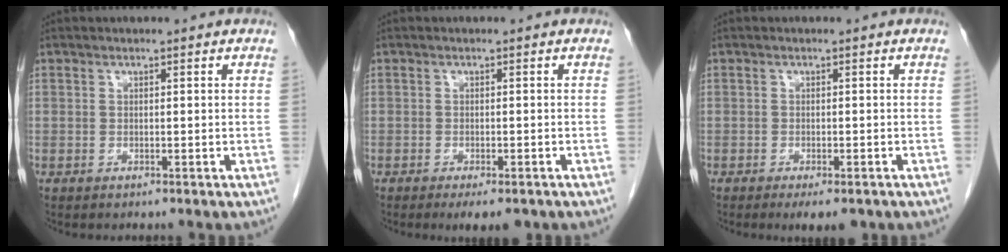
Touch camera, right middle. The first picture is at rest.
{"total": 4.2, "force": [-3.0, 1.3, 2.7], "torque": [-0.031, -0.005, -0.038]}
{"total": 3.9, "force": [-2.7, 1.2, 2.6], "torque": [-0.030, -0.005, -0.034]}